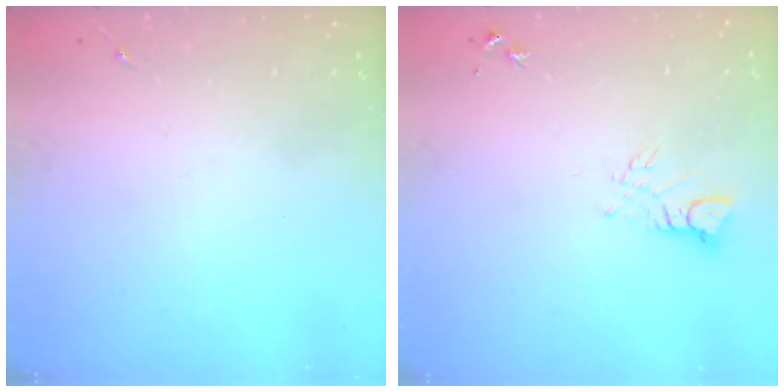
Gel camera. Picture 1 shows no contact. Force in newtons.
{"total": 3.7, "press": 3.7, "slide": 0.4}